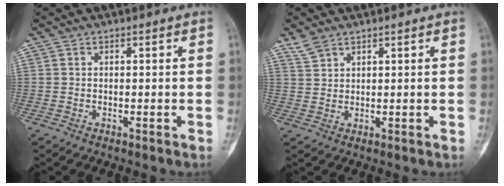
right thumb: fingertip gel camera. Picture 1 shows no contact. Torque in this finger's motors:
{"motor_torque": [-0.25, 0.25, 0.01, 0.11, 0.01]}